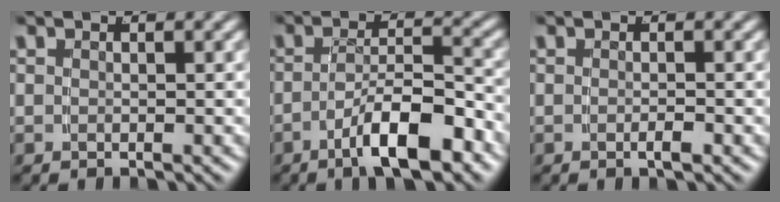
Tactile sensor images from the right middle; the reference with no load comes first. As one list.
[{"total": 5.9, "force": [-3.5, 1.4, 4.6], "torque": [-0.068, -0.007, -0.054]}, {"total": 0.9, "force": [-0.7, -0.1, 0.6], "torque": [-0.013, -0.001, -0.011]}]